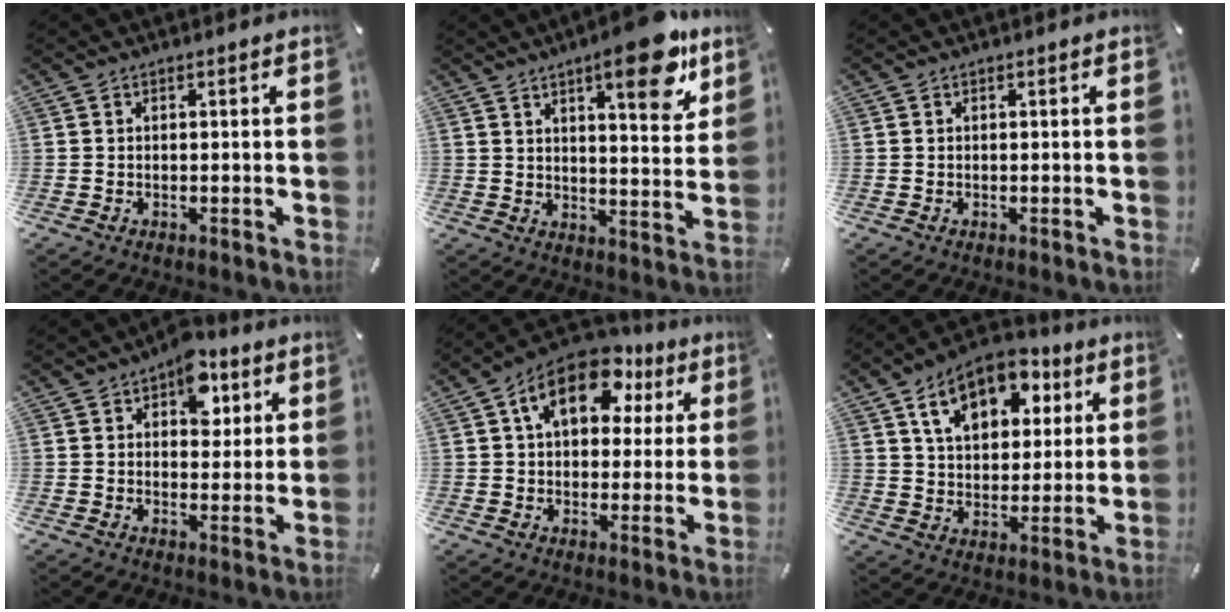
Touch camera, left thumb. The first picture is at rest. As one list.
[{"total": 13.9, "force": [8.9, 3.9, 9.9], "torque": [-0.130, -0.050, 0.139]}, {"total": 0.0}, {"total": 9.6, "force": [4.4, 6.1, 6.0], "torque": [-0.065, -0.011, 0.071]}, {"total": 15.1, "force": [6.0, 10.0, 9.7], "torque": [-0.150, -0.005, 0.105]}, {"total": 13.9, "force": [7.7, 9.1, 7.1], "torque": [-0.117, -0.025, 0.138]}]